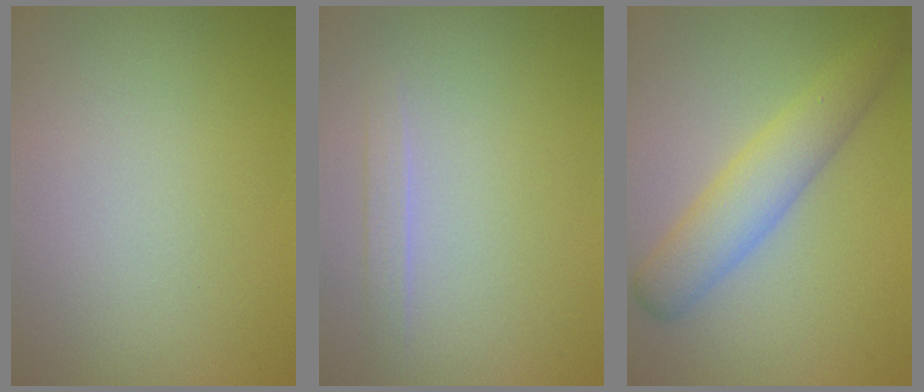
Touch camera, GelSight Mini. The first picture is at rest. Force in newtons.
{"total": 1.1, "press": 1.1, "slide": 0.2}
{"total": 4.3, "press": 4.3, "slide": 0.2}